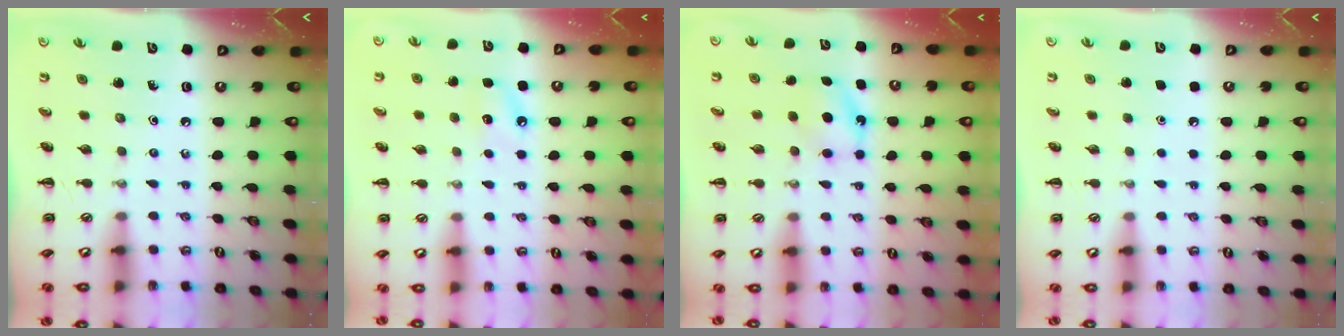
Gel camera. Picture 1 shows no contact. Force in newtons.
{"total": 6.5, "press": 6.2, "slide": 1.9}
{"total": 6.1, "press": 5.9, "slide": 1.8}
{"total": 1.7, "press": 1.7, "slide": 0.1}